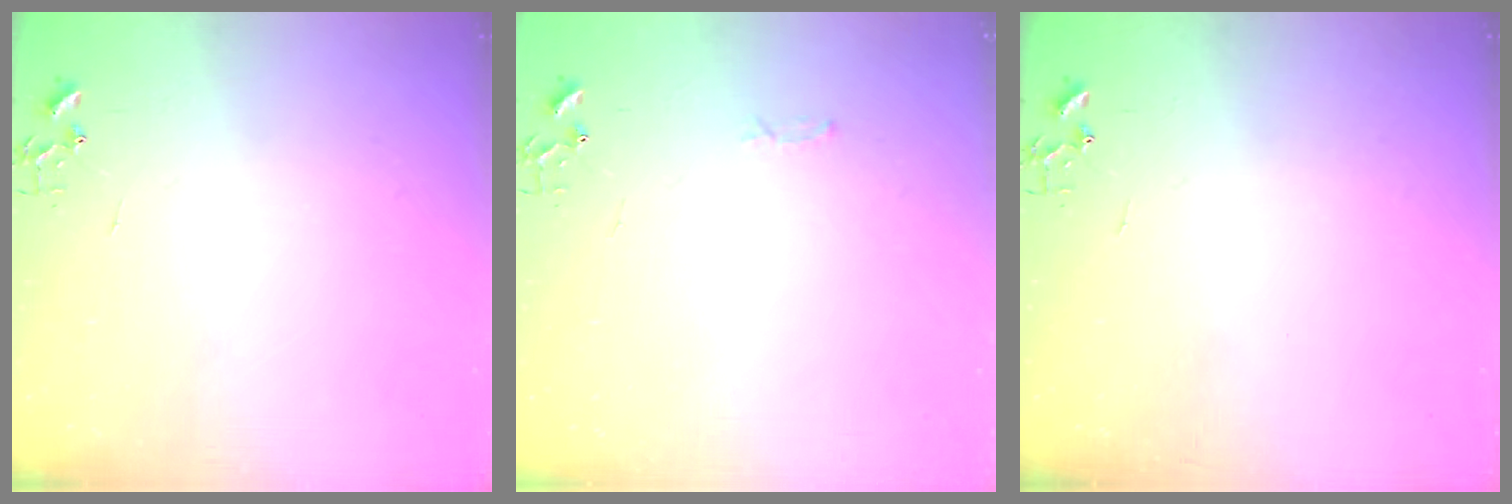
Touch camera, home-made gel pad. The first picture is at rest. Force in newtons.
{"total": 2.8, "press": 2.8, "slide": 0.4}
{"total": 0.0}